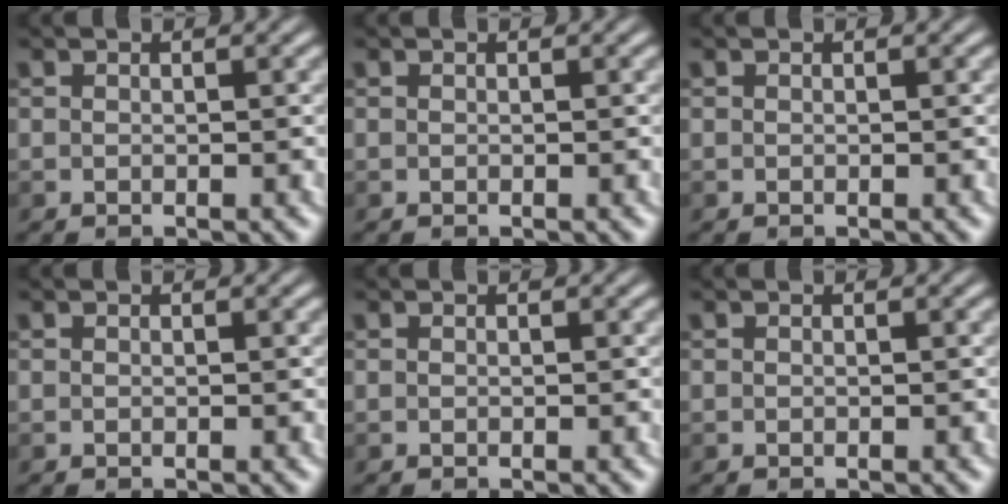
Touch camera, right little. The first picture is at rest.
{"total": 0.0}
{"total": 0.0}
{"total": 0.0}
{"total": 0.0}
{"total": 0.0}